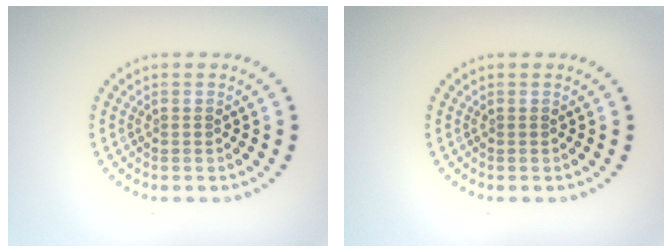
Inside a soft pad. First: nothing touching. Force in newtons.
{"total": 0.0}